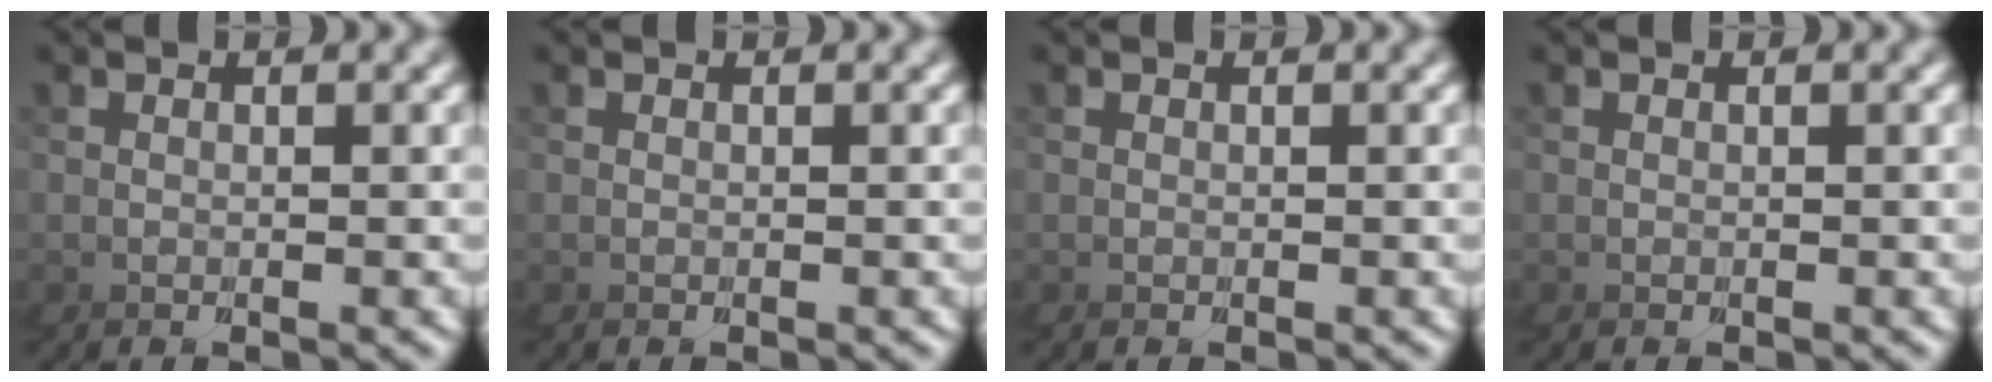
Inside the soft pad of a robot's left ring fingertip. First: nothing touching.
{"total": 0.0}
{"total": 0.0}
{"total": 0.0}